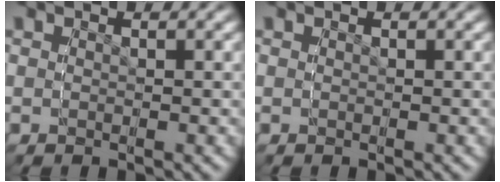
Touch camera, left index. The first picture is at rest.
{"total": 0.0}